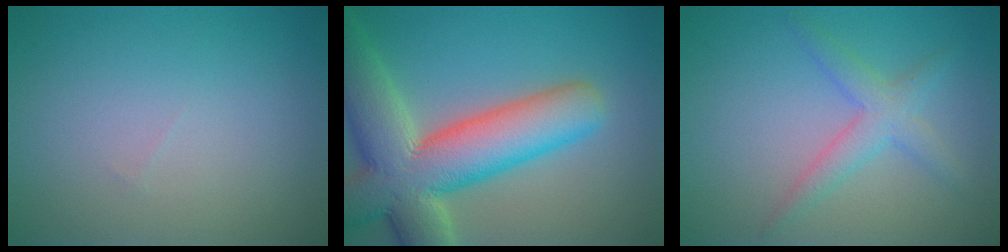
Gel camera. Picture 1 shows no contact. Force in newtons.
{"total": 12.1, "press": 12.0, "slide": 1.2}
{"total": 2.9, "press": 2.9, "slide": 0.1}